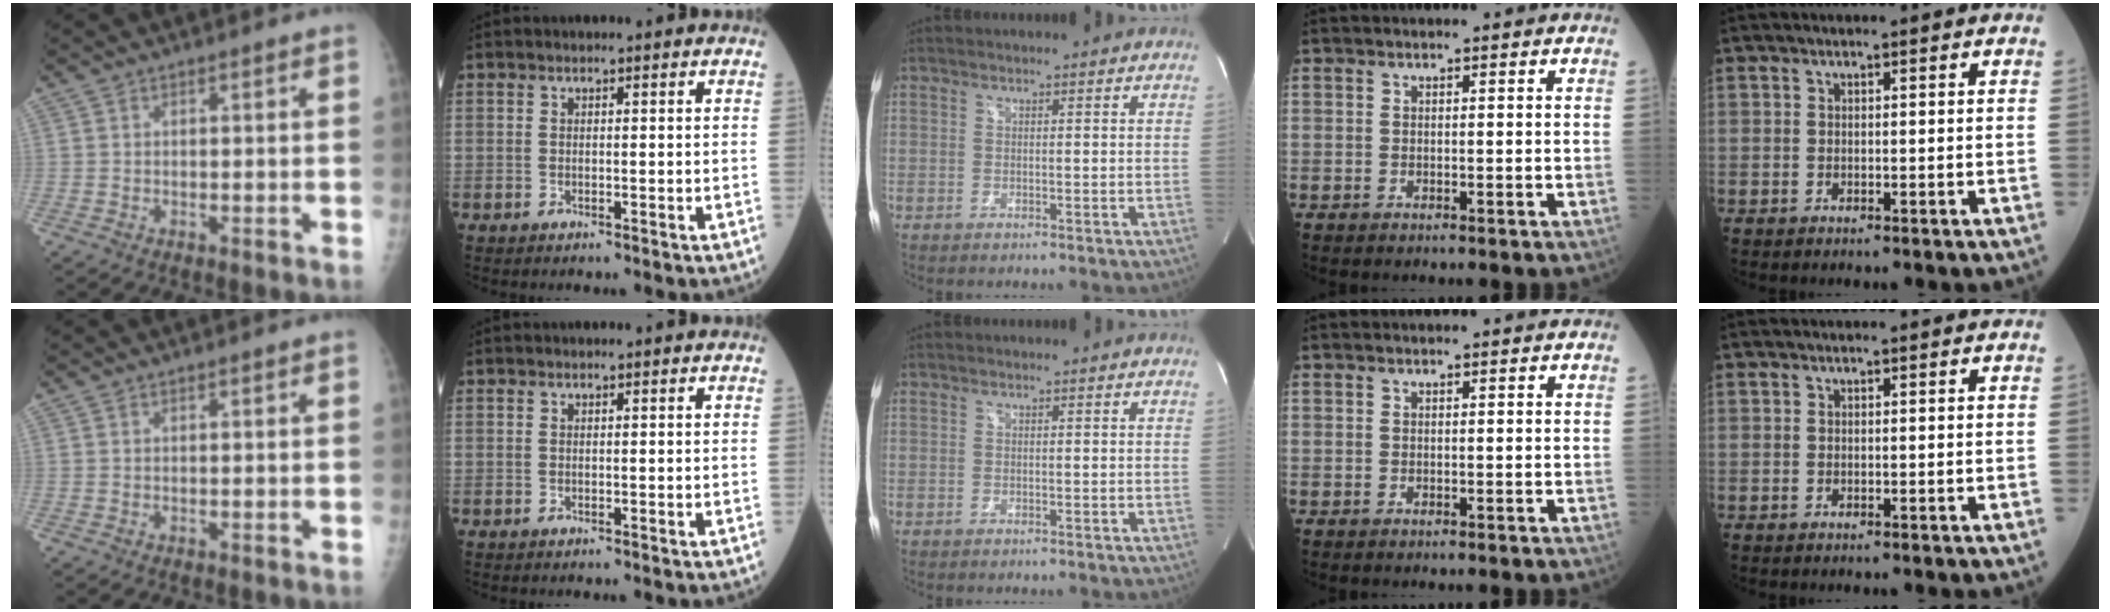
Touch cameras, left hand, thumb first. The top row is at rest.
{}